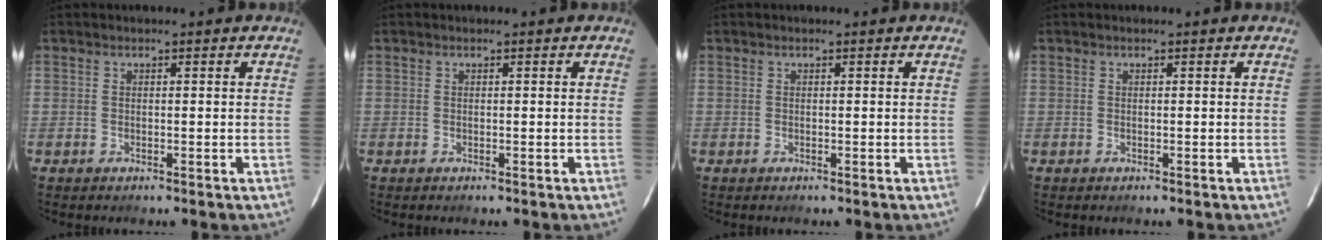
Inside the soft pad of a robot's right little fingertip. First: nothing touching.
{"total": 0.0}
{"total": 0.0}
{"total": 0.0}